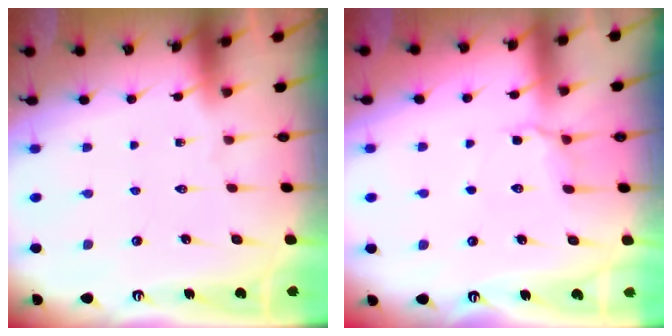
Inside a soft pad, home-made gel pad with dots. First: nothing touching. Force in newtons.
{"total": 5.1, "press": 5.0, "slide": 1.0}